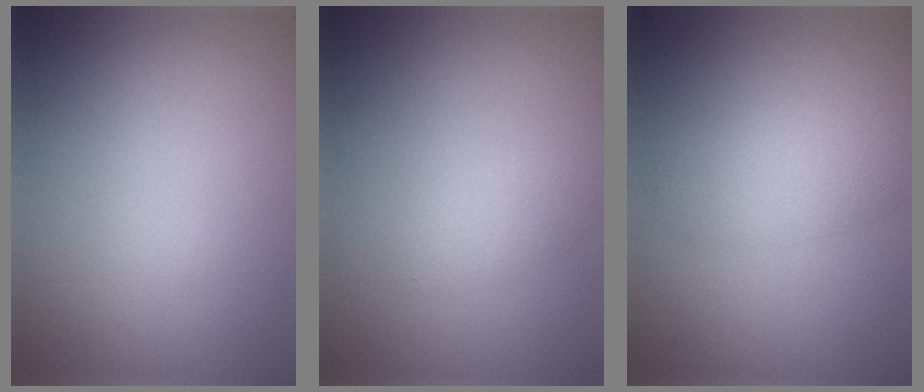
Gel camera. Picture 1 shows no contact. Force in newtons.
{"total": 1.4, "press": 1.4, "slide": 0.1}
{"total": 3.2, "press": 3.2, "slide": 0.1}